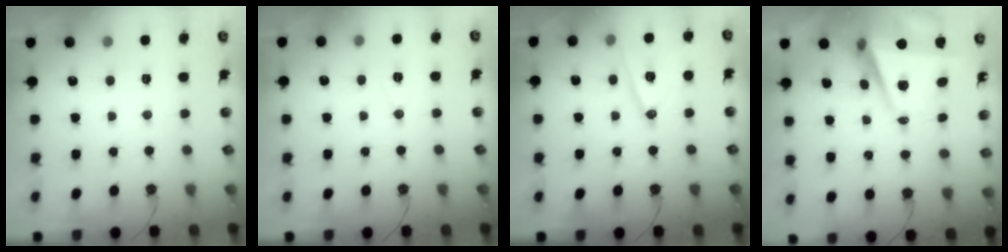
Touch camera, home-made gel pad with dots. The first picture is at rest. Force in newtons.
{"total": 5.7, "press": 3.5, "slide": 4.5}
{"total": 12.6, "press": 12.1, "slide": 3.4}
{"total": 7.2, "press": 5.7, "slide": 4.4}